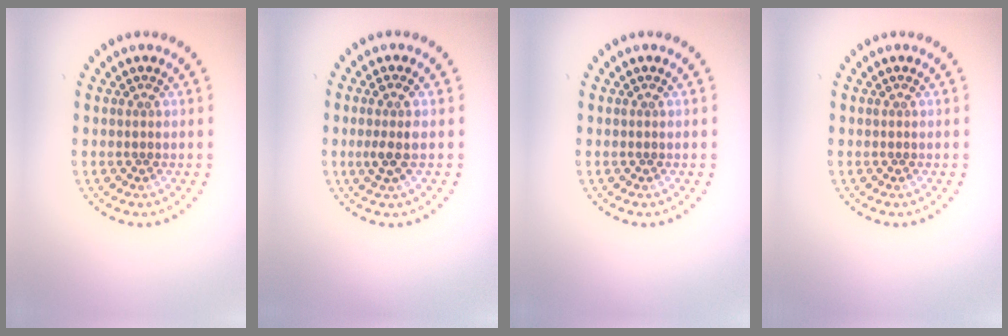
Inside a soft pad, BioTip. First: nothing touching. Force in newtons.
{"total": 1.9, "press": 1.6, "slide": 1.0}
{"total": 0.0}
{"total": 0.0}